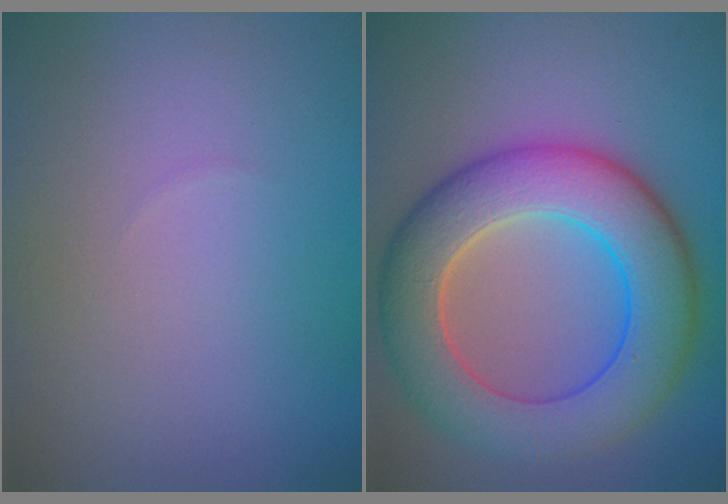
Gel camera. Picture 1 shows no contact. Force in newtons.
{"total": 9.4, "press": 9.4, "slide": 0.4}